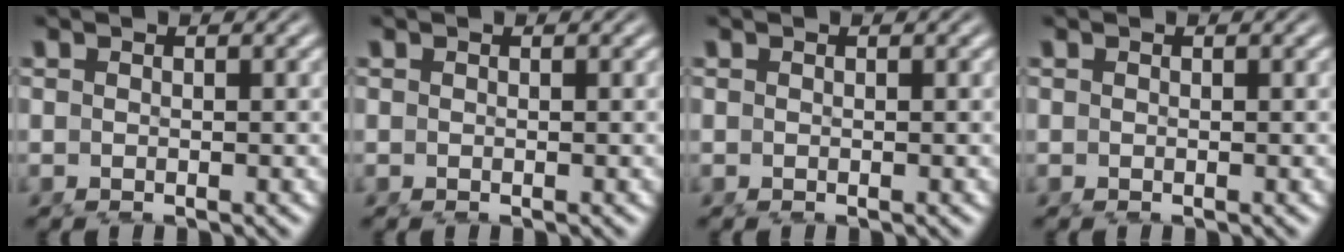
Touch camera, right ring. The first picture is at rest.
{"total": 0.0}
{"total": 0.0}
{"total": 0.0}